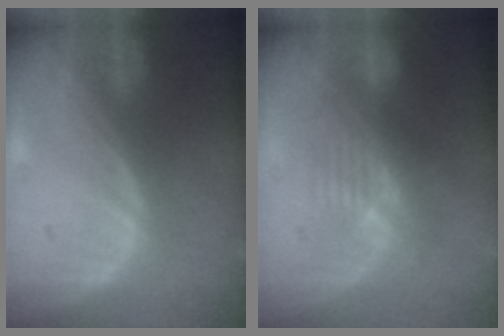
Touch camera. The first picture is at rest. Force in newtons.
{"total": 8.0, "press": 7.2, "slide": 3.6}